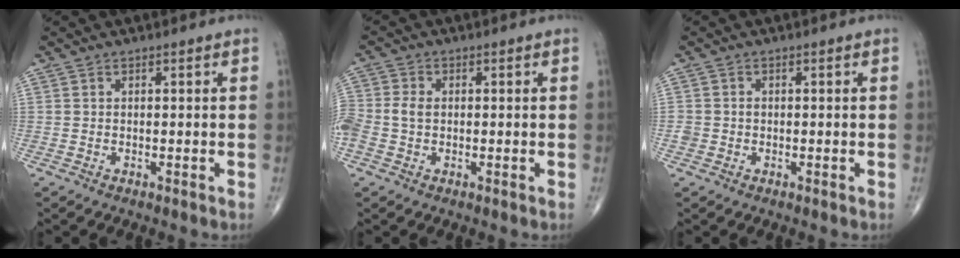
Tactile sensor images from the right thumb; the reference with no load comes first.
{"total": 5.0, "force": [-0.3, 3.7, 3.4], "torque": [-0.087, 0.011, -0.009]}
{"total": 1.7, "force": [-0.4, 1.6, 0.5], "torque": [0.000, 0.006, -0.006]}